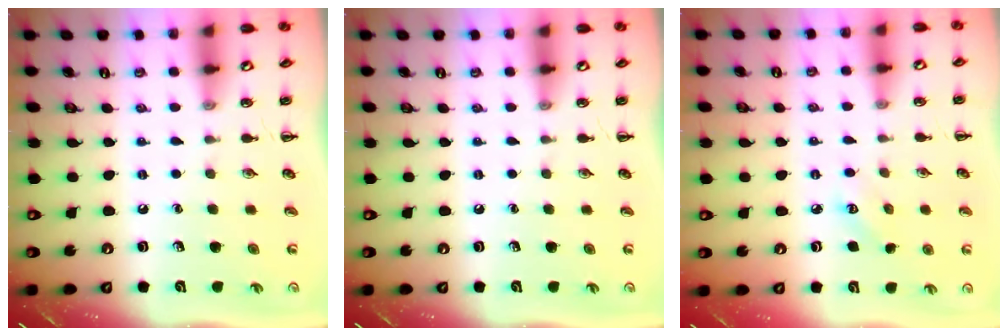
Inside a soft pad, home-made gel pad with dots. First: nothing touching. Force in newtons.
{"total": 0.0}
{"total": 3.3, "press": 3.2, "slide": 0.9}